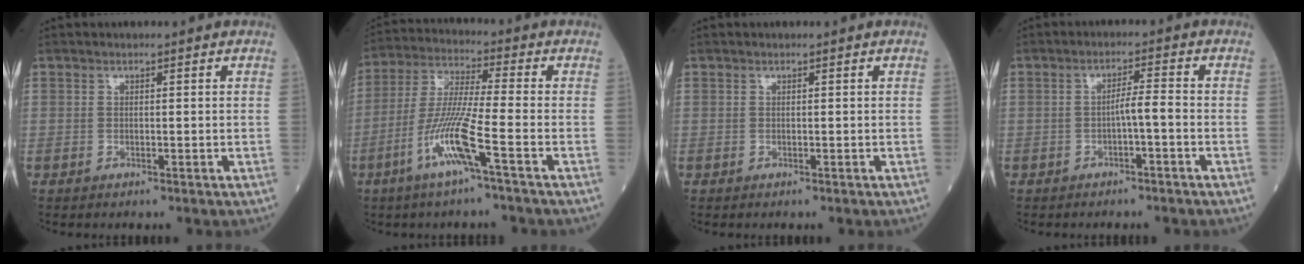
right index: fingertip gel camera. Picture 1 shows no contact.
{"total": 10.1, "force": [-4.7, -0.8, 8.9], "torque": [-0.181, -0.006, -0.096]}
{"total": 0.0}
{"total": 2.7, "force": [-1.1, 0.0, 2.5], "torque": [-0.040, 0.005, -0.018]}